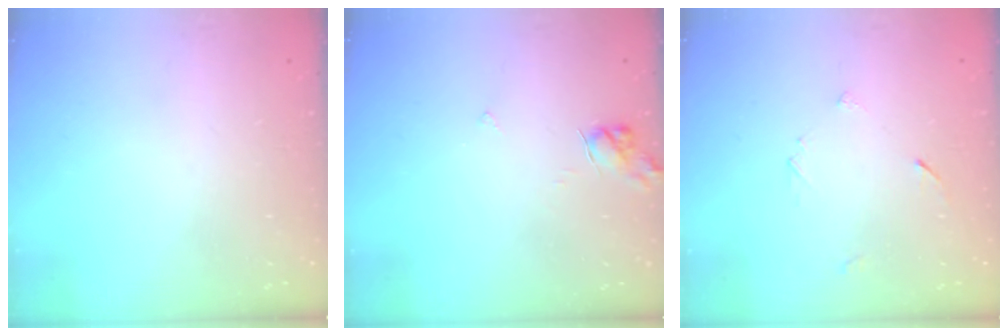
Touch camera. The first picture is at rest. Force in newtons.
{"total": 5.1, "press": 5.1, "slide": 0.4}
{"total": 3.3, "press": 3.3, "slide": 0.4}